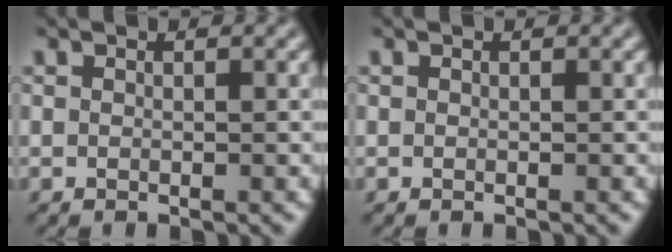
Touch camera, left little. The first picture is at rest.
{"total": 0.0}